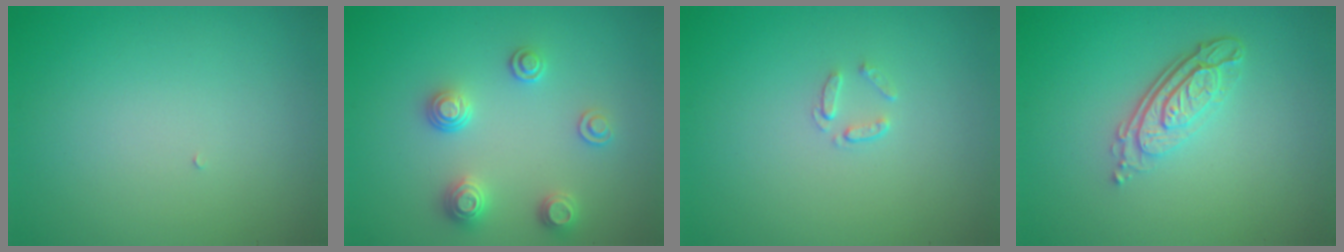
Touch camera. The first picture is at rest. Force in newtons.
{"total": 2.6, "press": 2.6, "slide": 0.5}
{"total": 0.7, "press": 0.5, "slide": 0.5}
{"total": 4.0, "press": 2.8, "slide": 2.8}